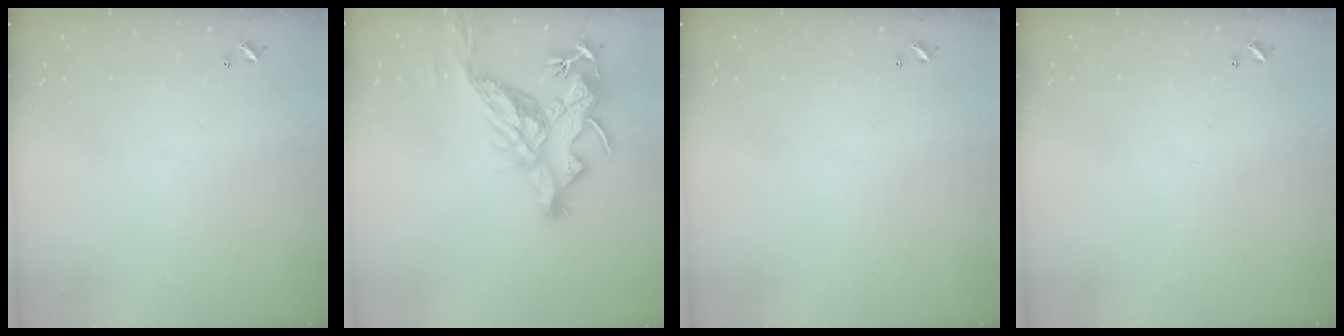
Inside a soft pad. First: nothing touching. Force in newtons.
{"total": 14.1, "press": 14.0, "slide": 2.0}
{"total": 0.0}
{"total": 0.0}